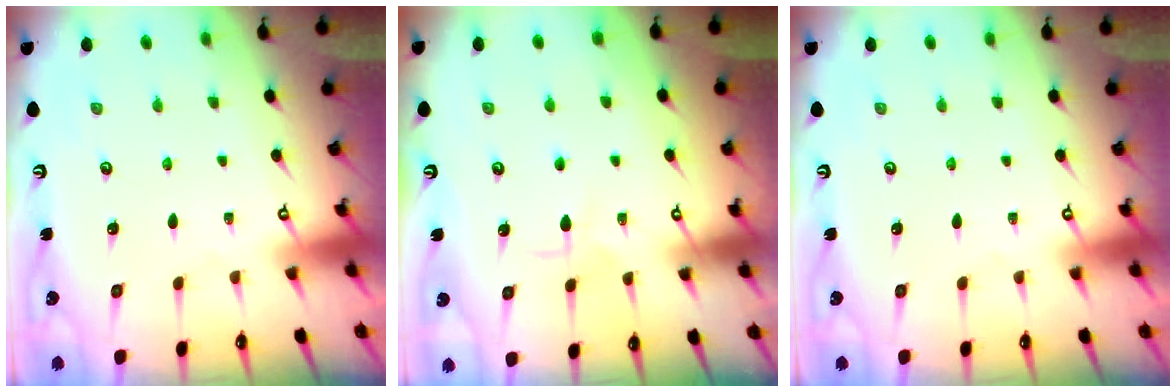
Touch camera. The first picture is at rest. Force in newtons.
{"total": 5.1, "press": 5.1, "slide": 0.7}
{"total": 0.0}